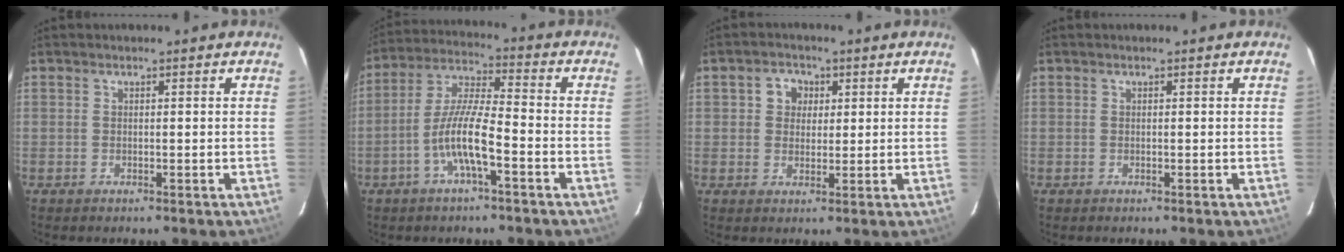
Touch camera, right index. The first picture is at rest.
{"total": 9.3, "force": [-4.0, 1.3, 8.2], "torque": [-0.175, 0.006, -0.079]}
{"total": 4.0, "force": [1.1, 3.6, 1.3], "torque": [-0.015, 0.014, 0.019]}
{"total": 0.0}